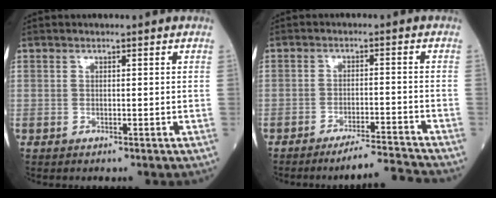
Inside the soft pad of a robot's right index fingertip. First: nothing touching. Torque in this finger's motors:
{"motor_torque": [0.01, -0.07, -0.01, 0.04]}